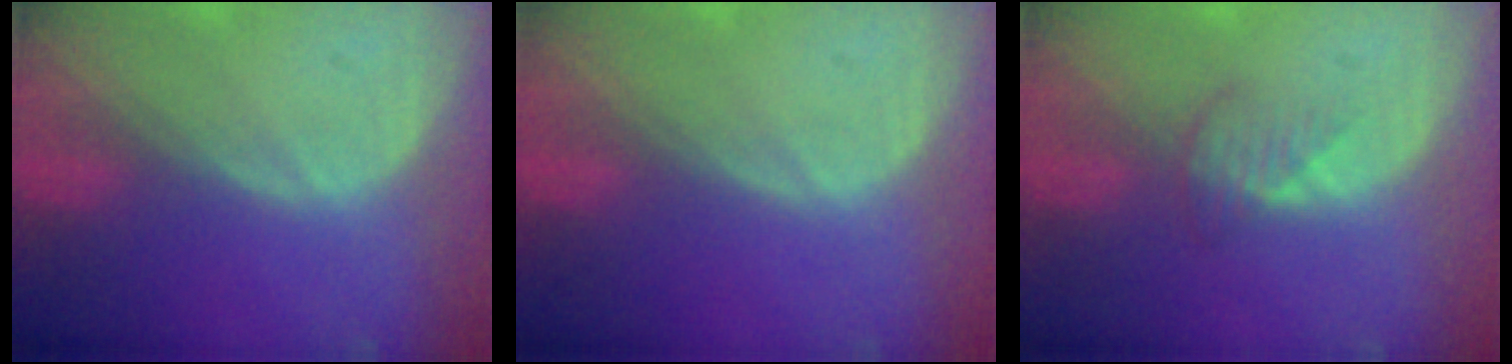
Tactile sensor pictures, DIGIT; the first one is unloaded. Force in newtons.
{"total": 0.0}
{"total": 2.7, "press": 2.6, "slide": 0.7}